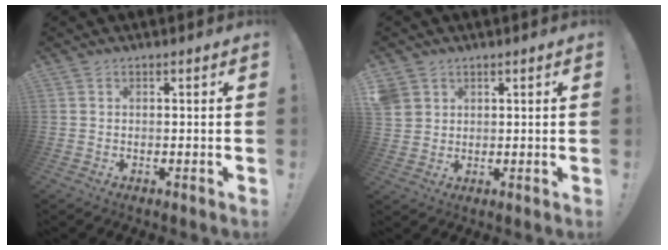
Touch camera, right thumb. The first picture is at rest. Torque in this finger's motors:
{"motor_torque": [0.34, 1.19, -0.11, 0.25, 0.08]}